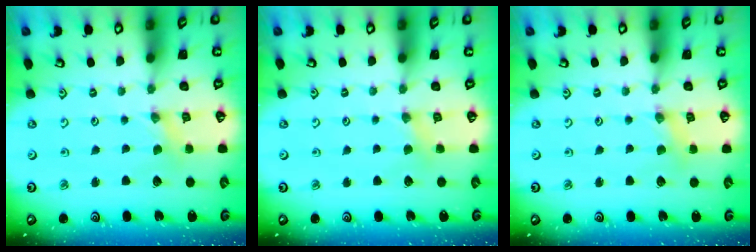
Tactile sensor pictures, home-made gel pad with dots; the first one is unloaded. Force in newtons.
{"total": 2.6, "press": 2.6, "slide": 0.4}
{"total": 1.6, "press": 1.6, "slide": 0.2}